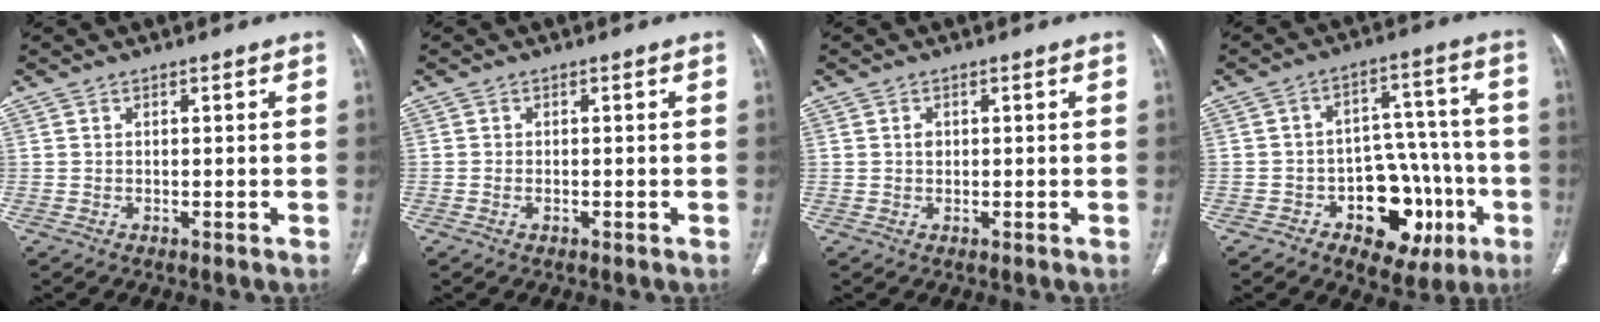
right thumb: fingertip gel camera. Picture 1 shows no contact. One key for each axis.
{"total": 0.7, "fx": -0.3, "fy": 0.5, "fz": 0.5, "tx": -0.010, "ty": 0.007, "tz": -0.003}
{"total": 1.2, "fx": 0.3, "fy": 1.0, "fz": 0.7, "tx": -0.010, "ty": 0.001, "tz": 0.007}
{"total": 15.3, "fx": -5.7, "fy": 9.9, "fz": 10.1, "tx": -0.076, "ty": 0.052, "tz": -0.072}